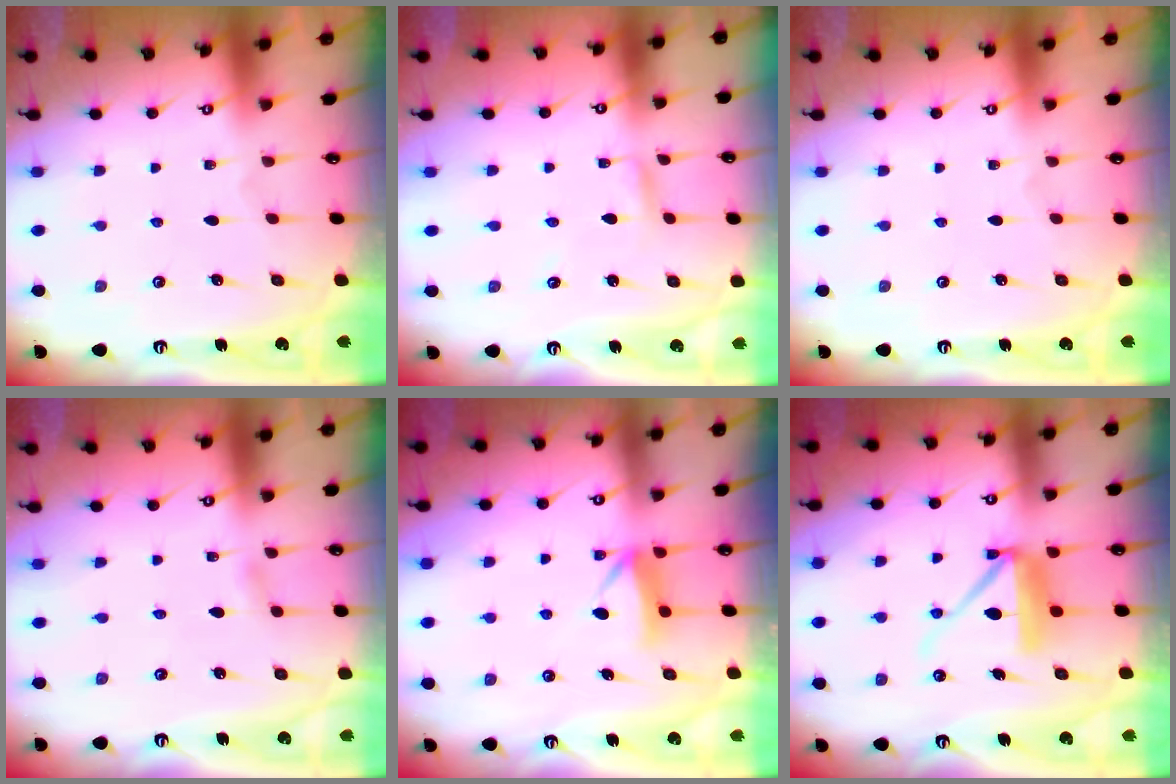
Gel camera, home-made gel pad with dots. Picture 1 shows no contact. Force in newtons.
{"total": 2.6, "press": 2.6, "slide": 0.1}
{"total": 0.0}
{"total": 2.6, "press": 2.6, "slide": 0.3}
{"total": 7.2, "press": 7.2, "slide": 0.8}
{"total": 10.8, "press": 10.7, "slide": 1.1}